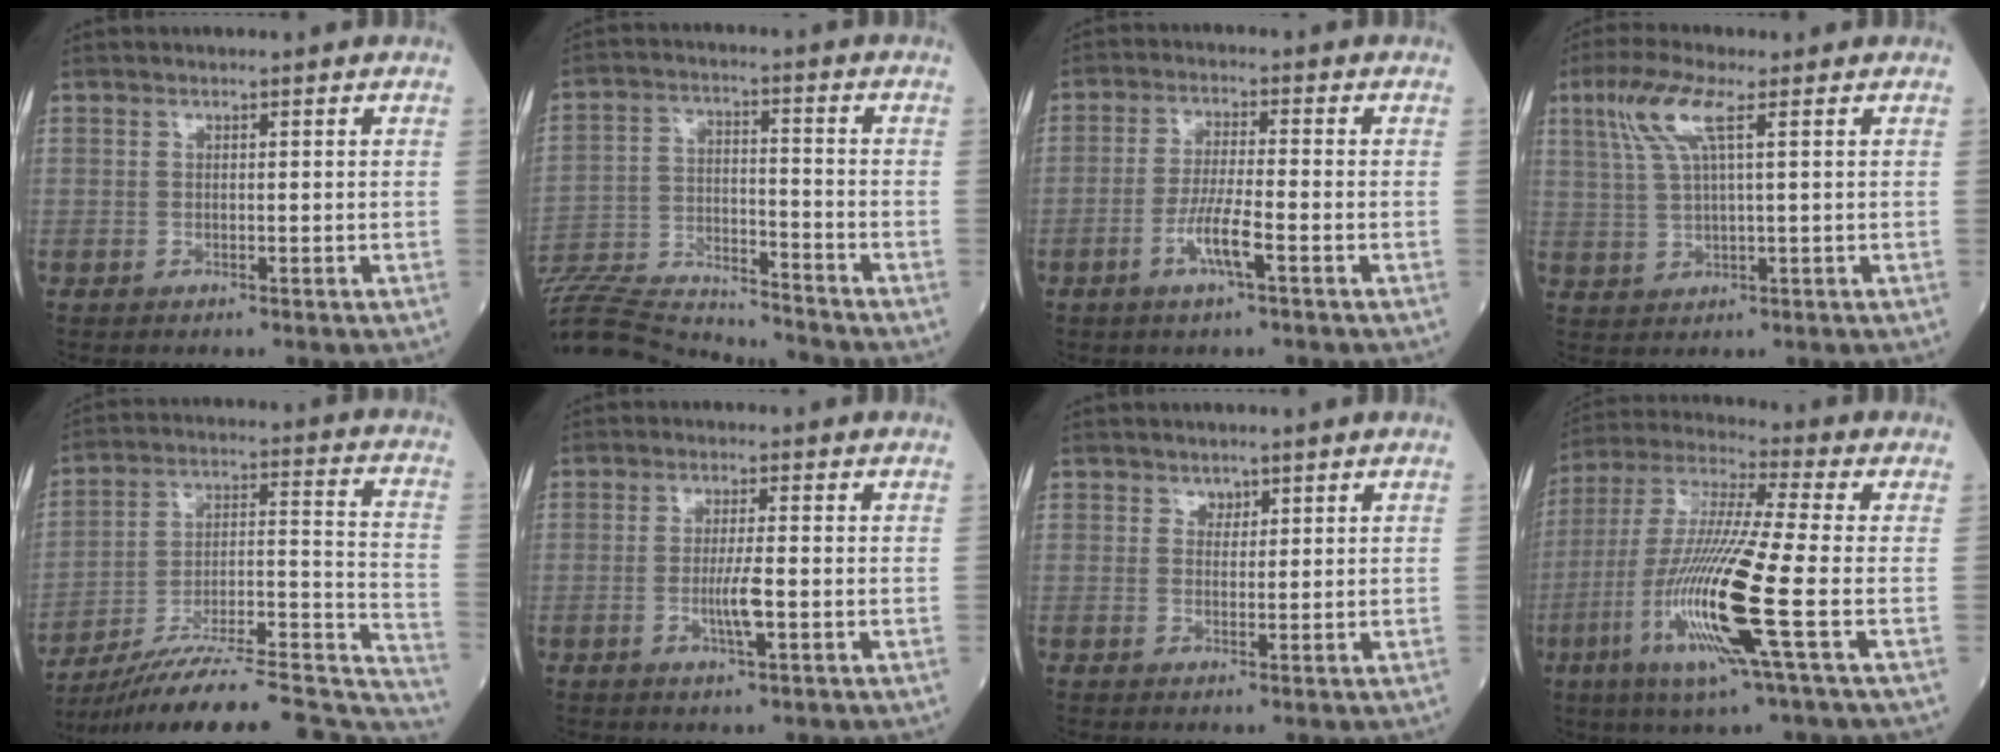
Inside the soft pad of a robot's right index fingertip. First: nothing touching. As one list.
[{"total": 21.1, "force": [-20.1, 2.5, 5.8], "torque": [-0.150, -0.010, -0.324]}, {"total": 5.6, "force": [-2.4, 0.2, 5.0], "torque": [-0.100, -0.006, -0.047]}, {"total": 6.5, "force": [3.0, 0.7, 5.8], "torque": [-0.134, 0.014, 0.064]}, {"total": 28.5, "force": [-24.9, 3.1, 13.4], "torque": [-0.131, 0.008, -0.361]}, {"total": 3.9, "force": [-1.0, 0.1, 3.7], "torque": [-0.075, -0.005, -0.016]}, {"total": 1.4, "force": [1.0, 0.8, 0.3], "torque": [-0.003, -0.001, 0.018]}, {"total": 17.4, "force": [-5.1, -0.2, 16.6], "torque": [-0.350, -0.019, -0.104]}]